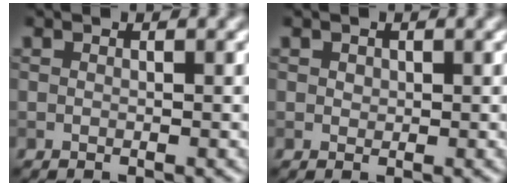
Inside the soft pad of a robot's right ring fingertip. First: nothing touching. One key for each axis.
{"total": 0.7, "fx": 0.3, "fy": 0.6, "fz": 0.2, "tx": -0.003, "ty": 0.003, "tz": 0.003}